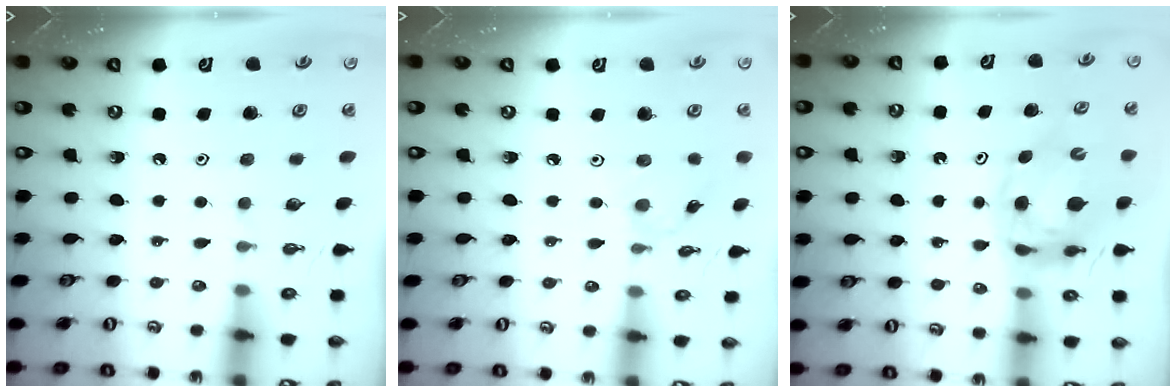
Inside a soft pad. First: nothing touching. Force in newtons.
{"total": 2.6, "press": 2.5, "slide": 0.5}
{"total": 8.1, "press": 8.1, "slide": 1.0}